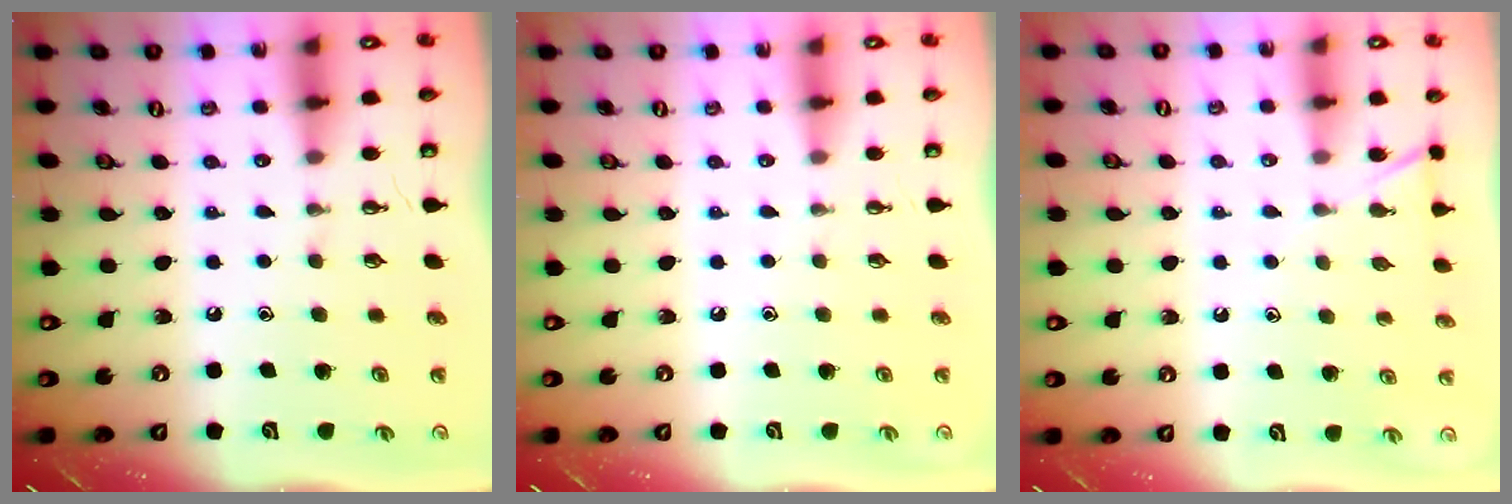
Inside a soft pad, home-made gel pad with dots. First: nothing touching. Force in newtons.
{"total": 0.0}
{"total": 5.7, "press": 5.7, "slide": 0.5}